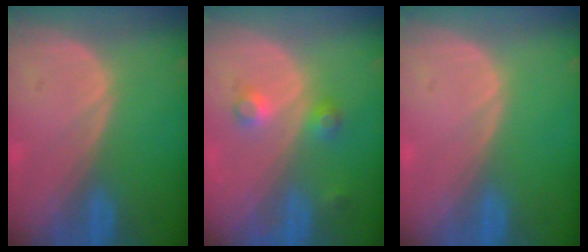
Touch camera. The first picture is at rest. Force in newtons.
{"total": 3.7, "press": 3.4, "slide": 1.4}
{"total": 0.0}